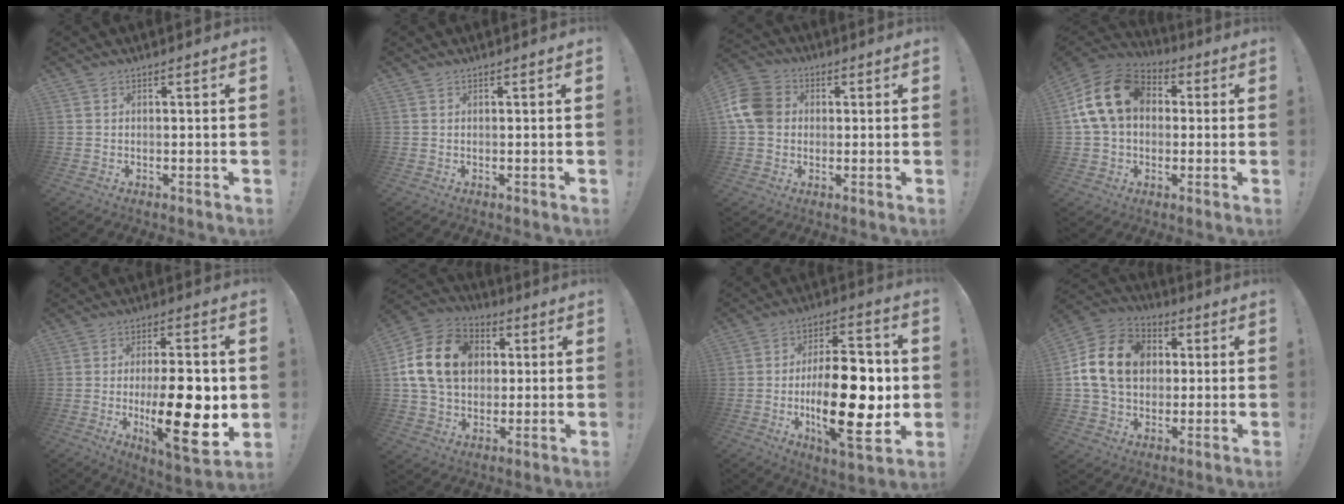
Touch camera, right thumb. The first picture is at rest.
{"total": 0.0}
{"total": 11.4, "force": [1.2, 9.4, 6.3], "torque": [-0.114, 0.012, 0.027]}
{"total": 17.9, "force": [3.8, 13.0, 11.7], "torque": [-0.198, 0.006, 0.075]}
{"total": 20.2, "force": [-2.3, 6.3, 19.1], "torque": [-0.287, -0.009, -0.031]}
{"total": 18.4, "force": [3.6, 14.1, 11.3], "torque": [-0.189, 0.007, 0.071]}
{"total": 24.8, "force": [-3.1, 10.7, 22.1], "torque": [-0.368, 0.006, -0.047]}
{"total": 17.3, "force": [2.8, 13.4, 10.5], "torque": [-0.174, 0.010, 0.056]}